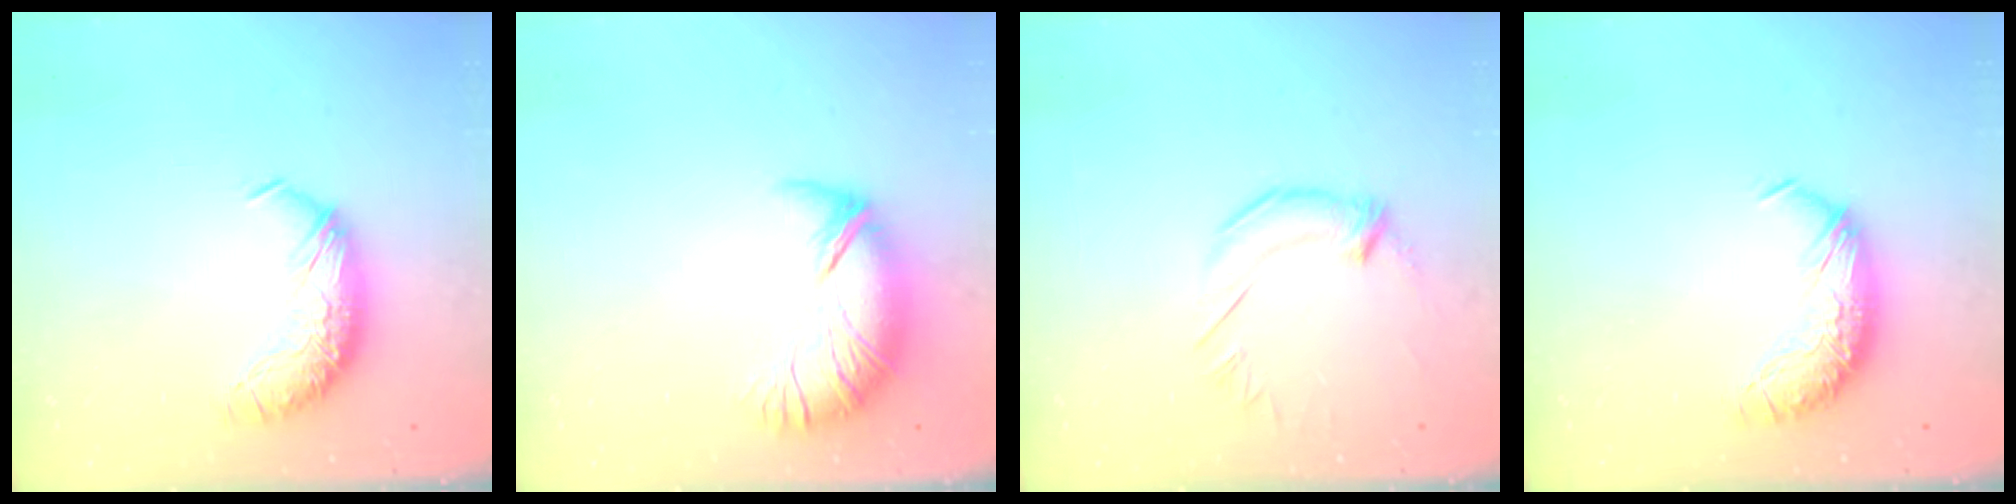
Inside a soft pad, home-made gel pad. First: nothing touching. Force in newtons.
{"total": 2.6, "press": 1.6, "slide": 2.0}
{"total": 2.1, "press": 2.0, "slide": 0.5}
{"total": 0.0}